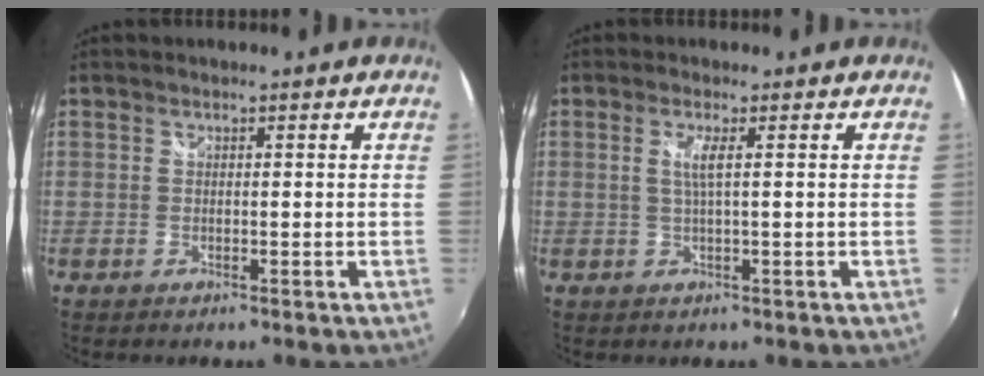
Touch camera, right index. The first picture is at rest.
{"total": 2.2, "force": [0.4, -0.4, 2.1], "torque": [-0.041, -0.003, 0.005]}